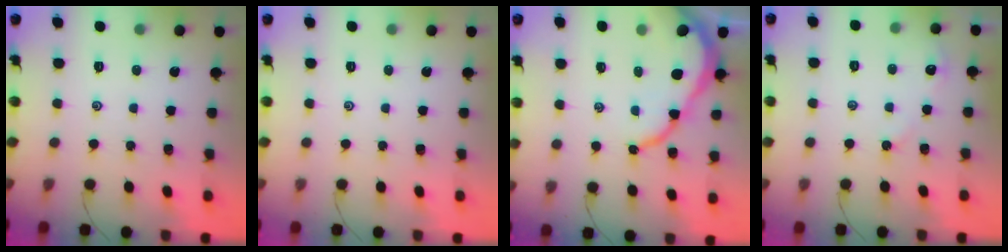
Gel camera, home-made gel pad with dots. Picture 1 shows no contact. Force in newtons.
{"total": 0.0}
{"total": 9.6, "press": 9.6, "slide": 1.1}
{"total": 3.2, "press": 3.2, "slide": 0.3}